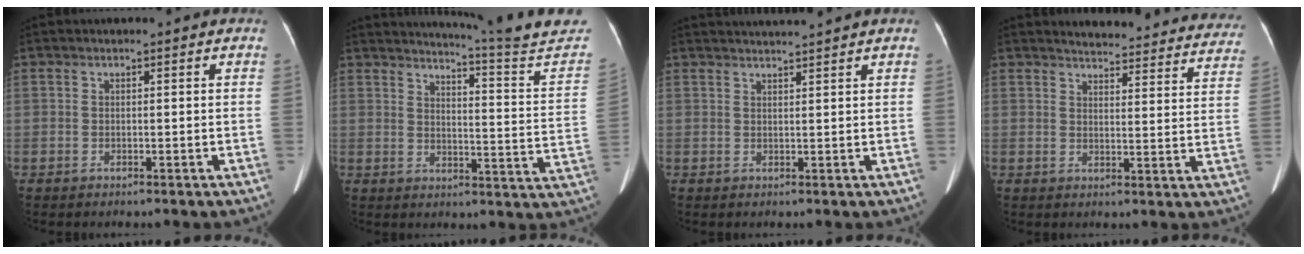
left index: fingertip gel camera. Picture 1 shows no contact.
{"total": 19.7, "force": [18.7, -2.0, 5.7], "torque": [-0.091, -0.125, 0.216]}
{"total": 4.8, "force": [4.5, -1.0, 1.3], "torque": [-0.017, 0.021, 0.065]}
{"total": 24.1, "force": [23.0, 4.4, 5.8], "torque": [-0.063, -0.064, 0.251]}